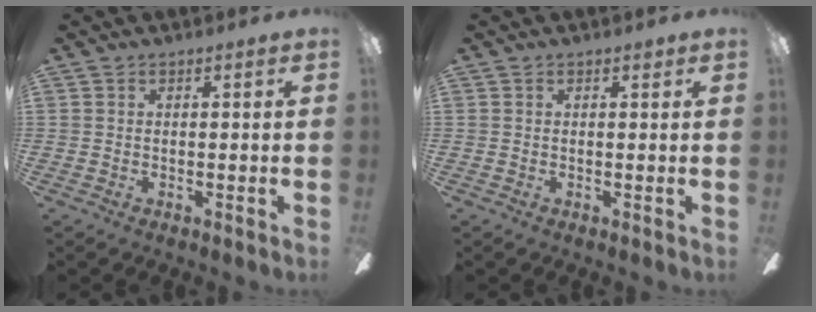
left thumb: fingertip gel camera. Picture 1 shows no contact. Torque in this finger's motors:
{"motor_torque": [0.05, 0.00, 0.05, 0.18, 0.00]}